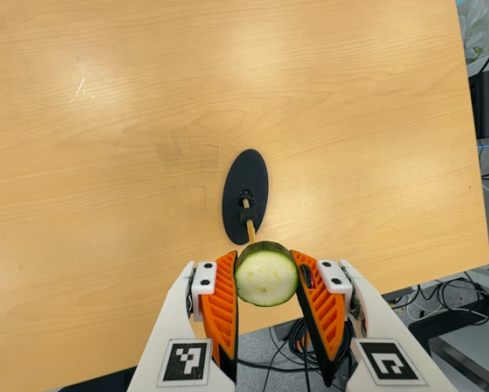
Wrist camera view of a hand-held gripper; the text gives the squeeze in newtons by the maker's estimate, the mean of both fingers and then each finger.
{"total": 11.1, "left": 10.0, "right": 12.3}